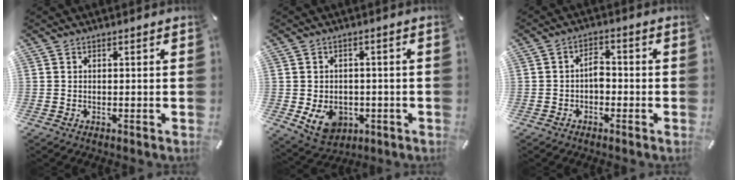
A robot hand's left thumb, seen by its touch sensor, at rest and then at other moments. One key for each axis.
{"total": 8.3, "fx": -2.3, "fy": 6.7, "fz": 4.4, "tx": -0.081, "ty": 0.006, "tz": -0.042}
{"total": 3.9, "fx": -1.1, "fy": 2.5, "fz": 2.8, "tx": -0.051, "ty": 0.013, "tz": -0.022}